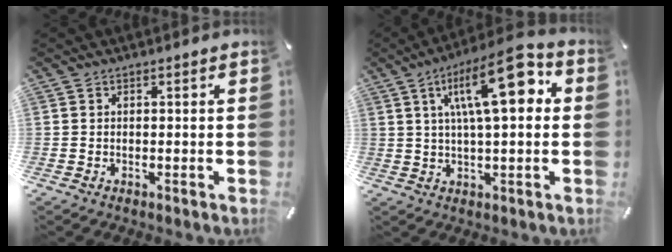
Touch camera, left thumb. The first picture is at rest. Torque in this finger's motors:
{"motor_torque": [0.32, 1.21, 1.82, -0.95, 0.53]}